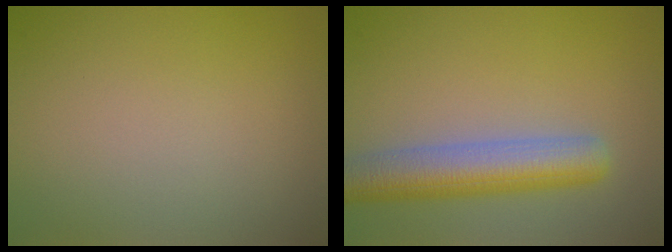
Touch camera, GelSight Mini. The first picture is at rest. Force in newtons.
{"total": 6.2, "press": 6.1, "slide": 0.4}